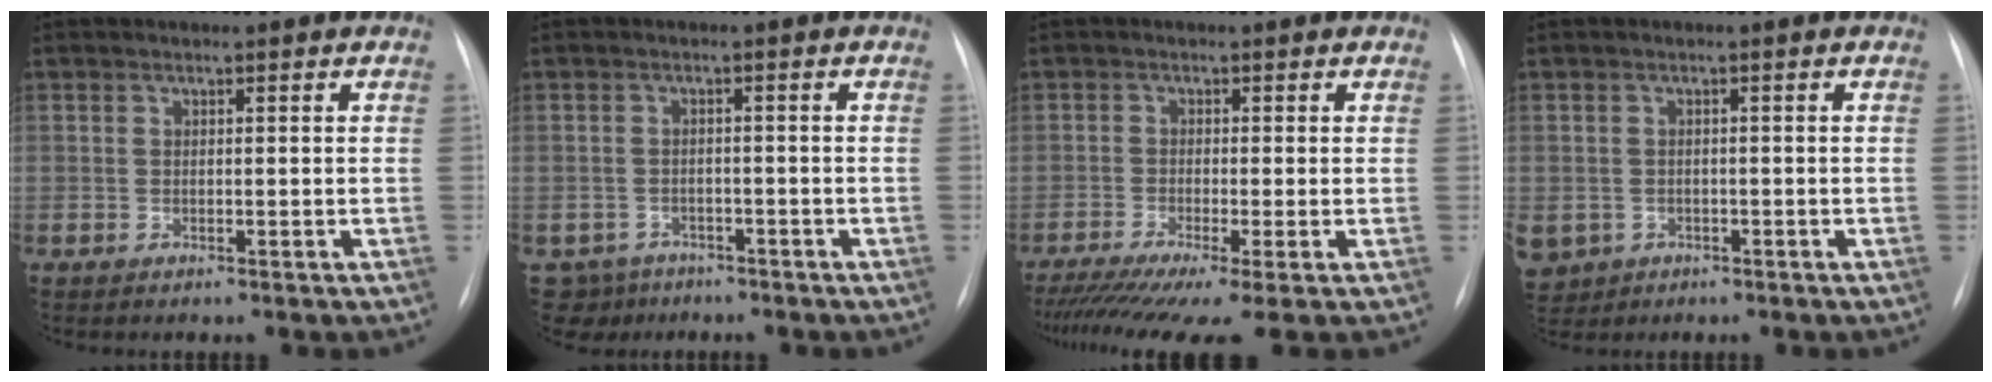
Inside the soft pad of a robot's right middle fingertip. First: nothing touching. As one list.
[{"total": 4.4, "force": [-3.2, 3.0, -0.3], "torque": [0.012, 0.004, -0.048]}, {"total": 10.6, "force": [-7.8, 0.5, 7.2], "torque": [-0.113, -0.024, -0.127]}, {"total": 7.2, "force": [-3.2, 6.1, 2.2], "torque": [-0.066, 0.001, -0.043]}]